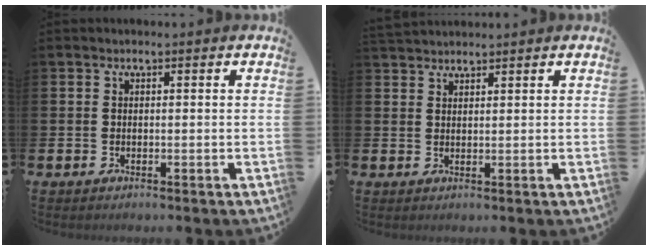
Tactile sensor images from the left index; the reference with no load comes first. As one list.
[{"total": 2.1, "force": [2.1, 0.4, 0.0], "torque": [0.001, -0.007, 0.039]}]